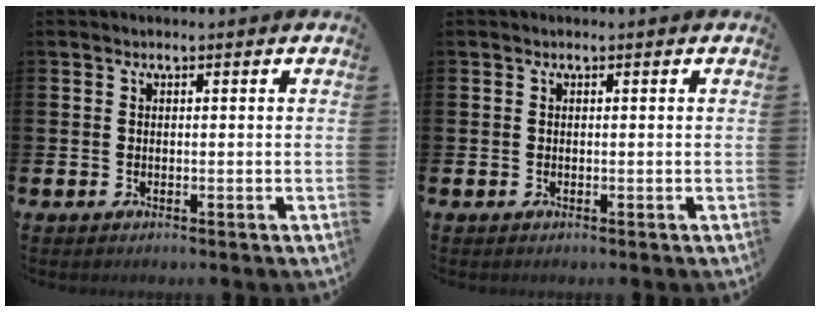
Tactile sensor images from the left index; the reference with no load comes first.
{"total": 0.0}